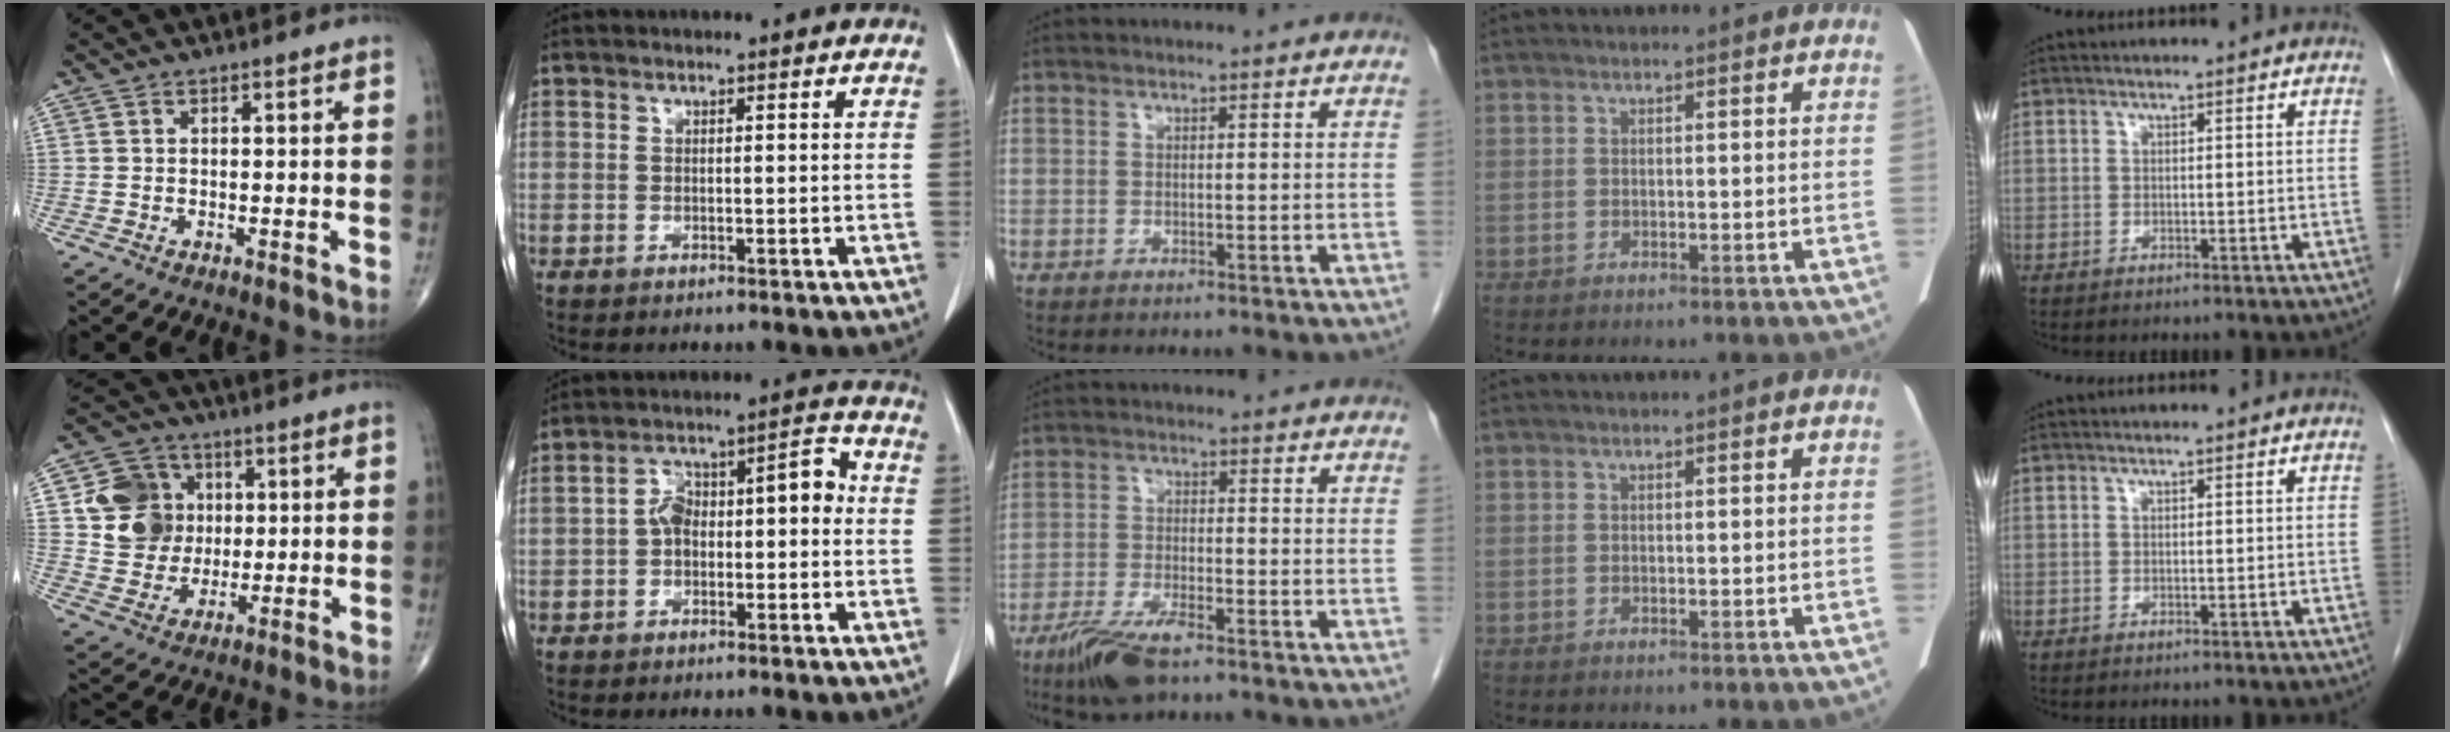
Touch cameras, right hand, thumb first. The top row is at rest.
{"thumb": {"total": 11.4, "force": [2.1, 10.1, 4.7], "torque": [-0.045, -0.001, 0.041]}, "index": {"total": 9.2, "force": [-0.8, 4.4, 8.0], "torque": [-0.135, 0.056, -0.013]}, "middle": {"total": 8.0, "force": [-5.6, 1.7, 5.4], "torque": [-0.107, -0.015, -0.101]}}